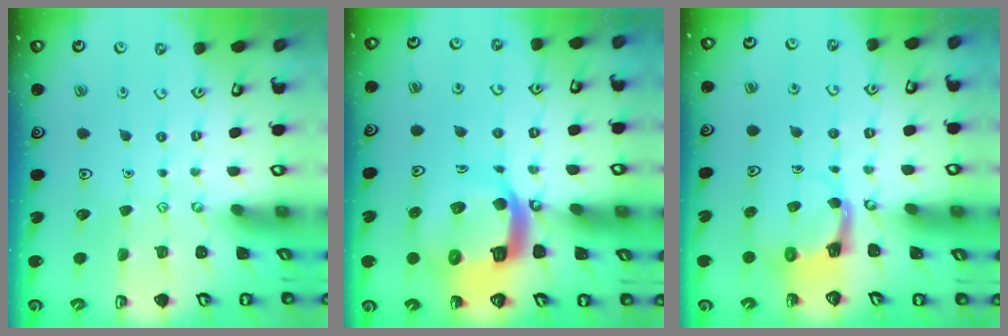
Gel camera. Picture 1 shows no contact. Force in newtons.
{"total": 15.5, "press": 15.4, "slide": 1.9}
{"total": 3.9, "press": 3.9, "slide": 0.6}